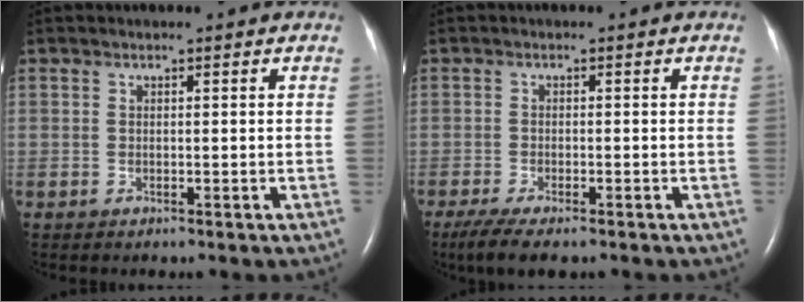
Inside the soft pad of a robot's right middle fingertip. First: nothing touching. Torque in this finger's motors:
{"motor_torque": [0.49, -0.41, 0.06, 0.02]}